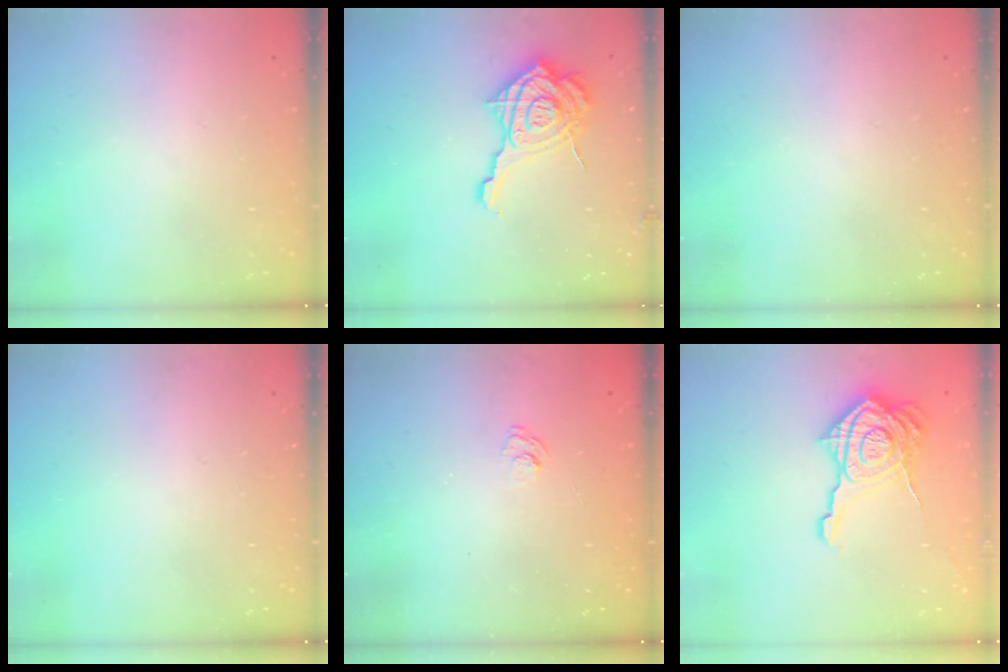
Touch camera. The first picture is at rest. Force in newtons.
{"total": 20.0, "press": 19.8, "slide": 2.1}
{"total": 0.0}
{"total": 0.0}
{"total": 2.4, "press": 2.0, "slide": 1.2}
{"total": 19.5, "press": 19.5, "slide": 1.3}